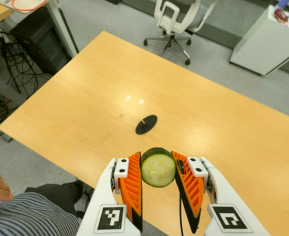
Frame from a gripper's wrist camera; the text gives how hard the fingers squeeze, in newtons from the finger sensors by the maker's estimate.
{"total": 9.6, "left": 8.6, "right": 10.6}